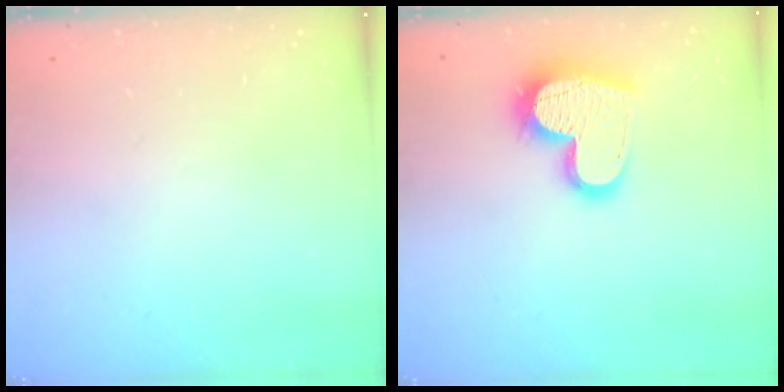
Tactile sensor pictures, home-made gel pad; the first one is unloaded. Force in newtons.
{"total": 17.9, "press": 17.8, "slide": 1.2}